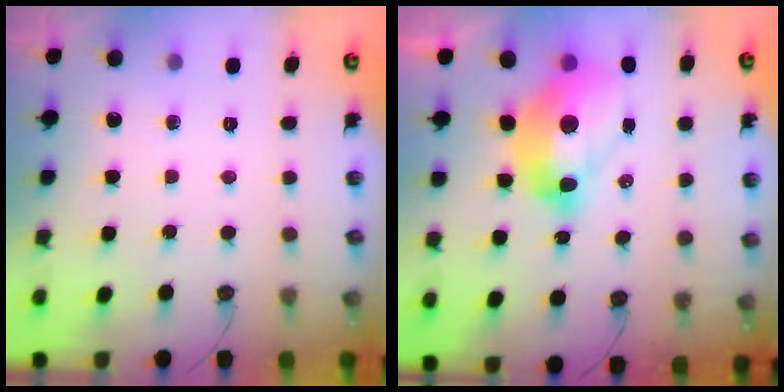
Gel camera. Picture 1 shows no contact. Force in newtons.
{"total": 8.6, "press": 8.6, "slide": 1.0}